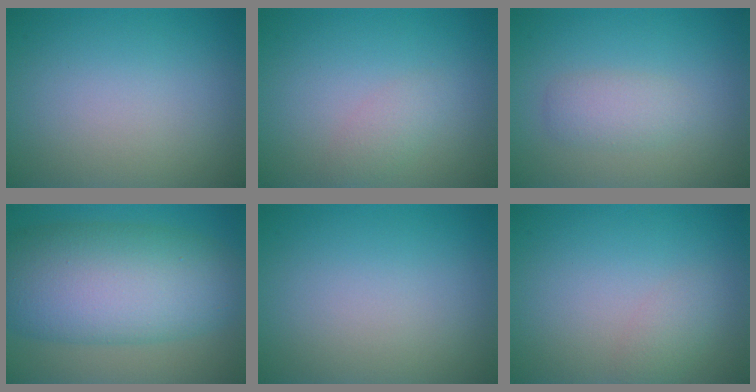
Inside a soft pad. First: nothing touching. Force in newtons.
{"total": 1.5, "press": 1.5, "slide": 0.1}
{"total": 2.0, "press": 2.0, "slide": 0.2}
{"total": 12.1, "press": 12.1, "slide": 0.1}
{"total": 0.0}
{"total": 1.4, "press": 1.4, "slide": 0.1}